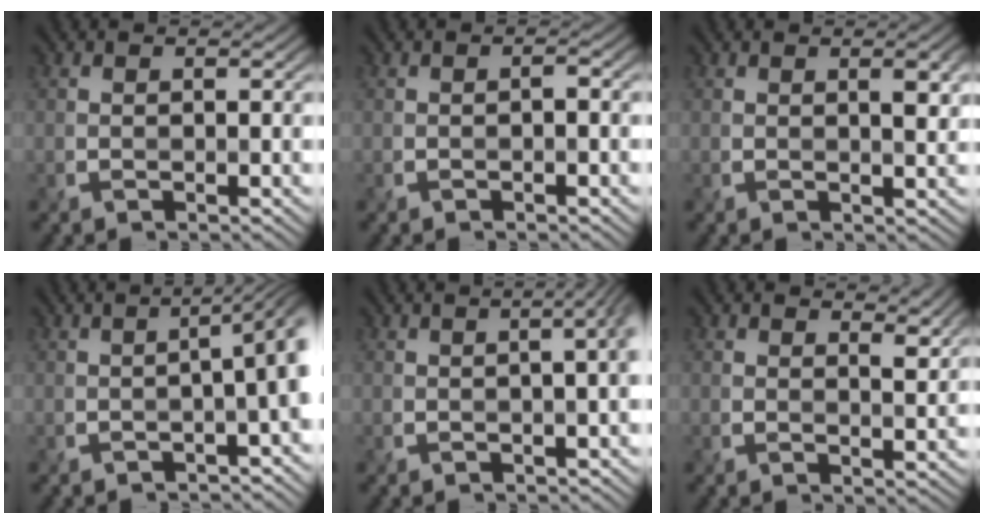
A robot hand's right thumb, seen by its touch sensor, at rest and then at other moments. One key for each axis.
{"total": 0.9, "fx": -0.5, "fy": 0.3, "fz": 0.7, "tx": -0.013, "ty": 0.003, "tz": -0.010}
{"total": 2.7, "fx": 0.9, "fy": 0.7, "fz": 2.4, "tx": -0.035, "ty": 0.003, "tz": 0.014}
{"total": 6.9, "fx": -1.5, "fy": 2.1, "fz": 6.4, "tx": -0.059, "ty": 0.003, "tz": -0.022}
{"total": 4.5, "fx": 0.0, "fy": 1.5, "fz": 4.2, "tx": -0.029, "ty": 0.015, "tz": 0.000}
{"total": 3.2, "fx": 2.3, "fy": 1.1, "fz": 1.8, "tx": -0.030, "ty": -0.002, "tz": 0.039}